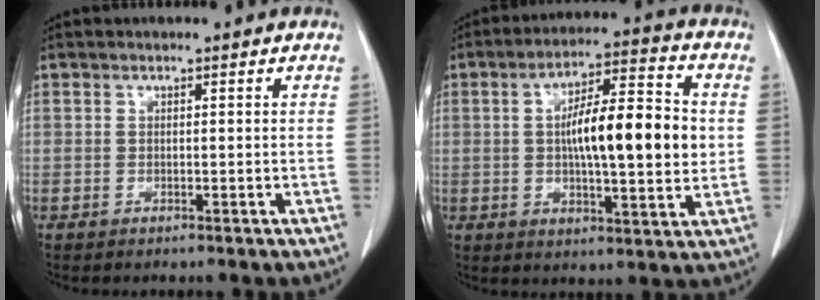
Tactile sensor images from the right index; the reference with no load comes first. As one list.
[{"total": 14.5, "force": [0.8, 3.2, 14.1], "torque": [-0.232, 0.018, 0.010]}]